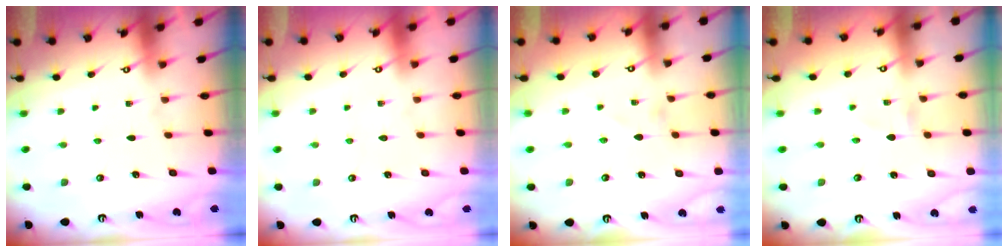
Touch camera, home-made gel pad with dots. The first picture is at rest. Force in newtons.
{"total": 1.8, "press": 1.8, "slide": 0.1}
{"total": 0.6, "press": 0.6, "slide": 0.1}
{"total": 0.0}